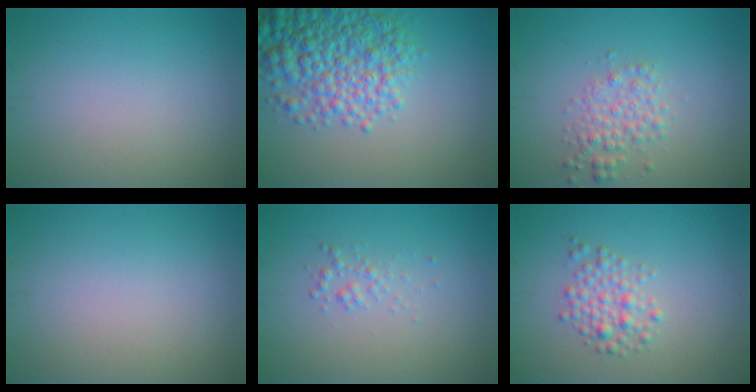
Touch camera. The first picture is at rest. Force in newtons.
{"total": 7.7, "press": 7.7, "slide": 0.2}
{"total": 2.5, "press": 2.5, "slide": 0.0}
{"total": 0.0}
{"total": 1.1, "press": 1.1, "slide": 0.1}
{"total": 2.6, "press": 2.6, "slide": 0.1}